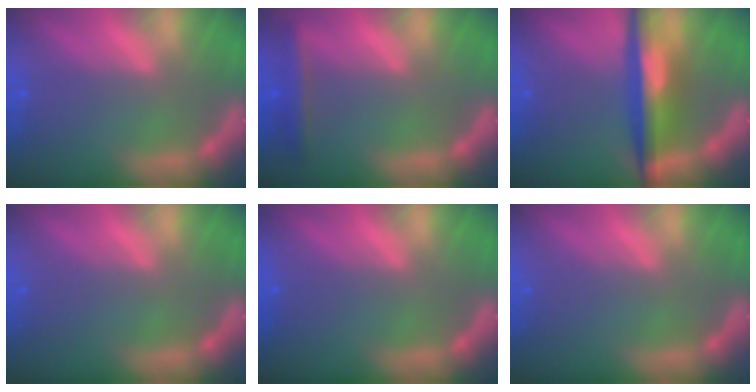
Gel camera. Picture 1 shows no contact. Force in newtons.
{"total": 2.4}
{"total": 6.5}
{"total": 0.0}
{"total": 0.0}
{"total": 0.0}